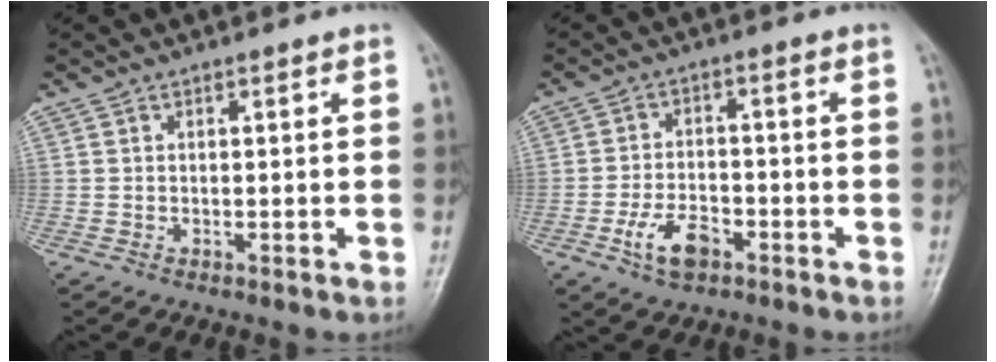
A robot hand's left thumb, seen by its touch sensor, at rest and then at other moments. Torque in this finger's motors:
{"motor_torque": [-0.29, 0.73, 0.85, 0.35, 0.03]}